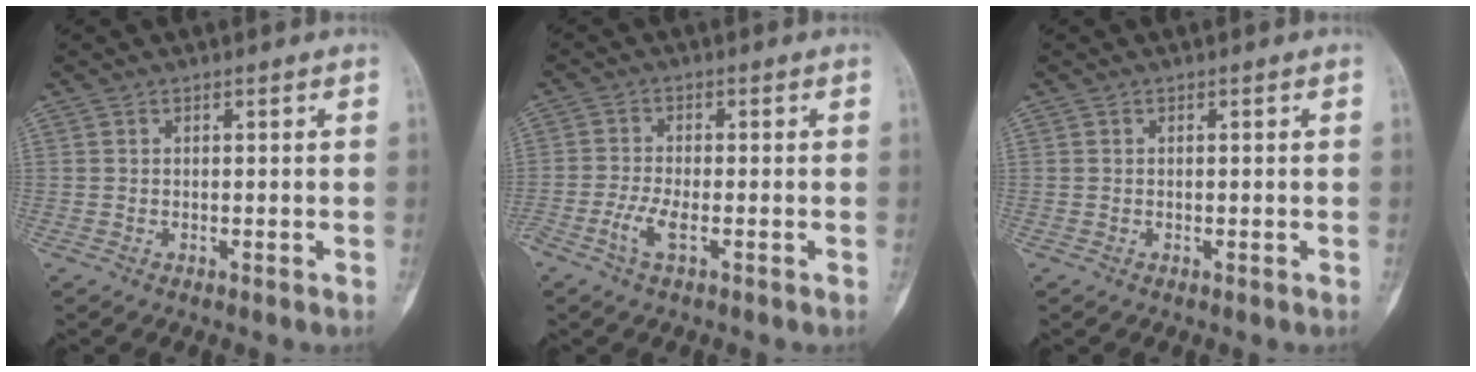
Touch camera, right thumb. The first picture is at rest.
{"total": 3.8, "force": [-1.6, 1.1, 3.3], "torque": [-0.080, 0.004, -0.036]}
{"total": 0.0}